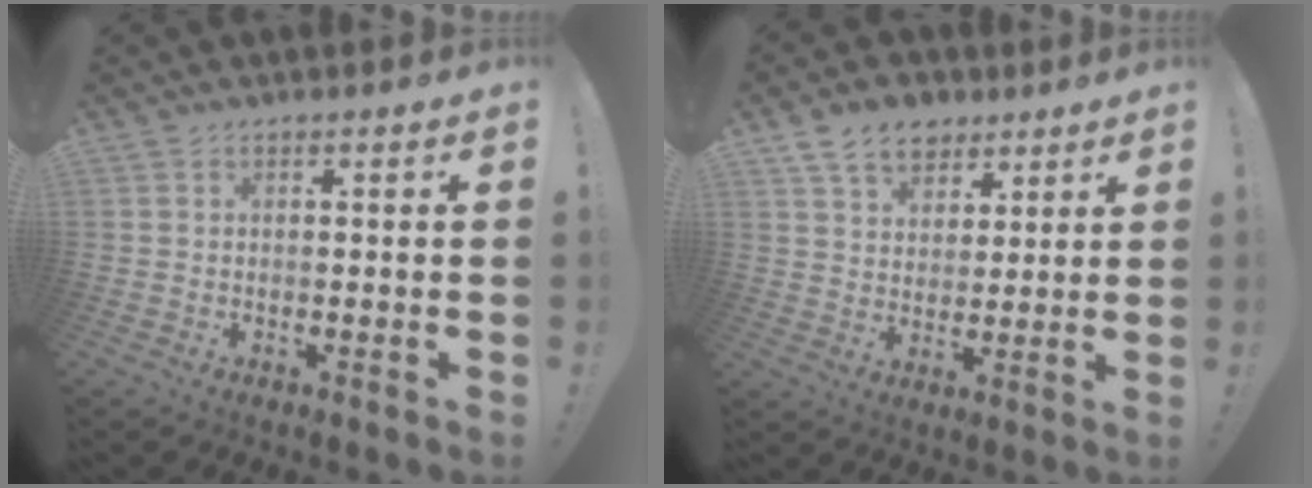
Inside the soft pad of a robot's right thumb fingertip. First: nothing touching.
{"total": 10.8, "force": [6.7, 7.5, 4.0], "torque": [-0.064, -0.033, 0.131]}